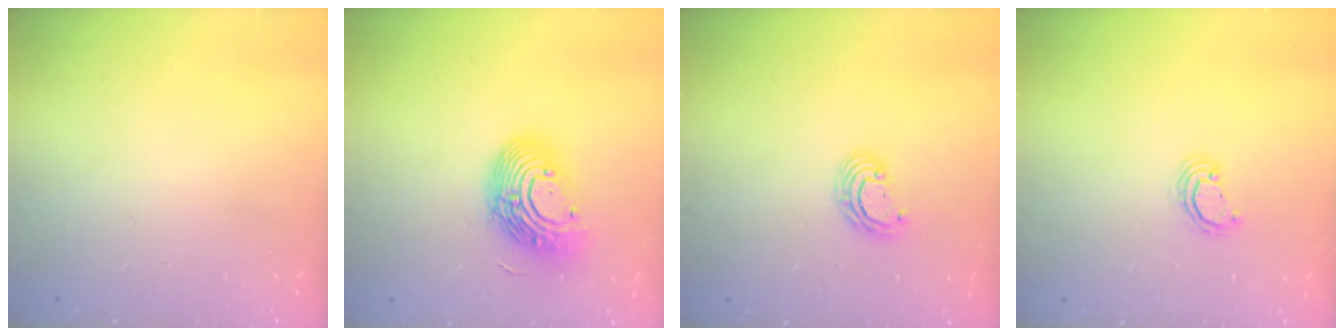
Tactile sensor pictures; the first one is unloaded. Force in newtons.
{"total": 15.5, "press": 15.5, "slide": 1.4}
{"total": 5.6, "press": 5.6, "slide": 0.3}
{"total": 3.0, "press": 3.0, "slide": 0.3}